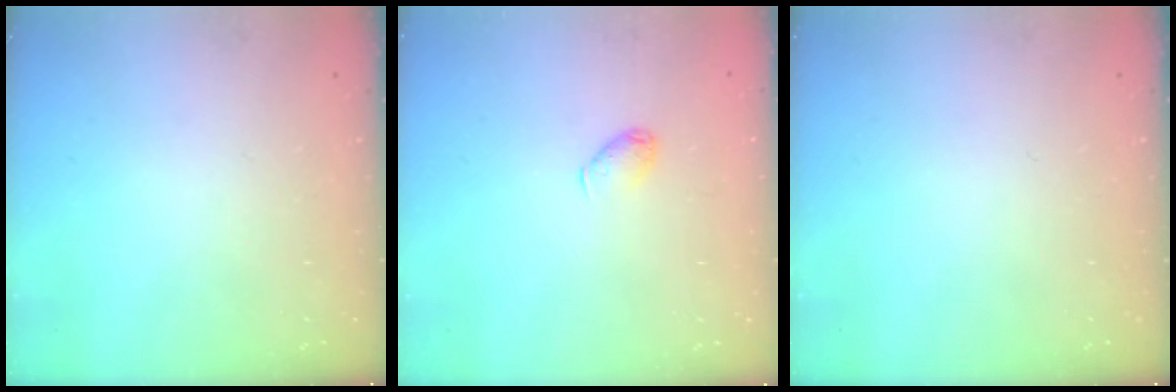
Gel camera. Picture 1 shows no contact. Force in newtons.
{"total": 5.0, "press": 4.9, "slide": 0.9}
{"total": 0.0}